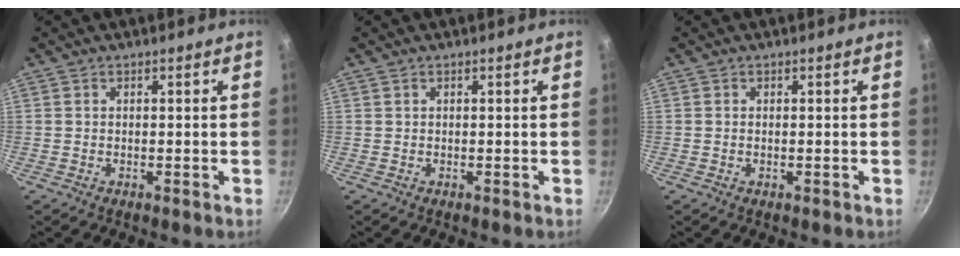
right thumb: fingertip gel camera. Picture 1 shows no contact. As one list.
[{"total": 0.0}, {"total": 0.5, "force": [-0.1, 0.2, 0.4], "torque": [-0.009, 0.002, -0.002]}]